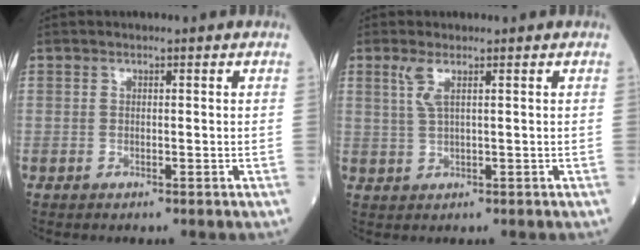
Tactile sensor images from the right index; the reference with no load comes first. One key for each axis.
{"total": 2.3, "fx": 1.1, "fy": 0.1, "fz": 2.0, "tx": -0.054, "ty": 0.005, "tz": 0.028}